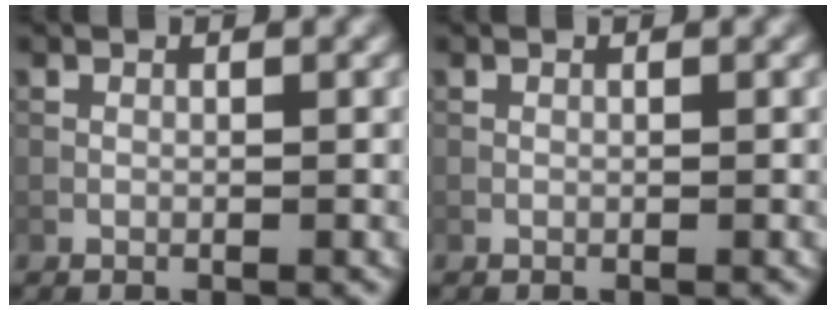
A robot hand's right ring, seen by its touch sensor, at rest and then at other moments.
{"total": 0.0}